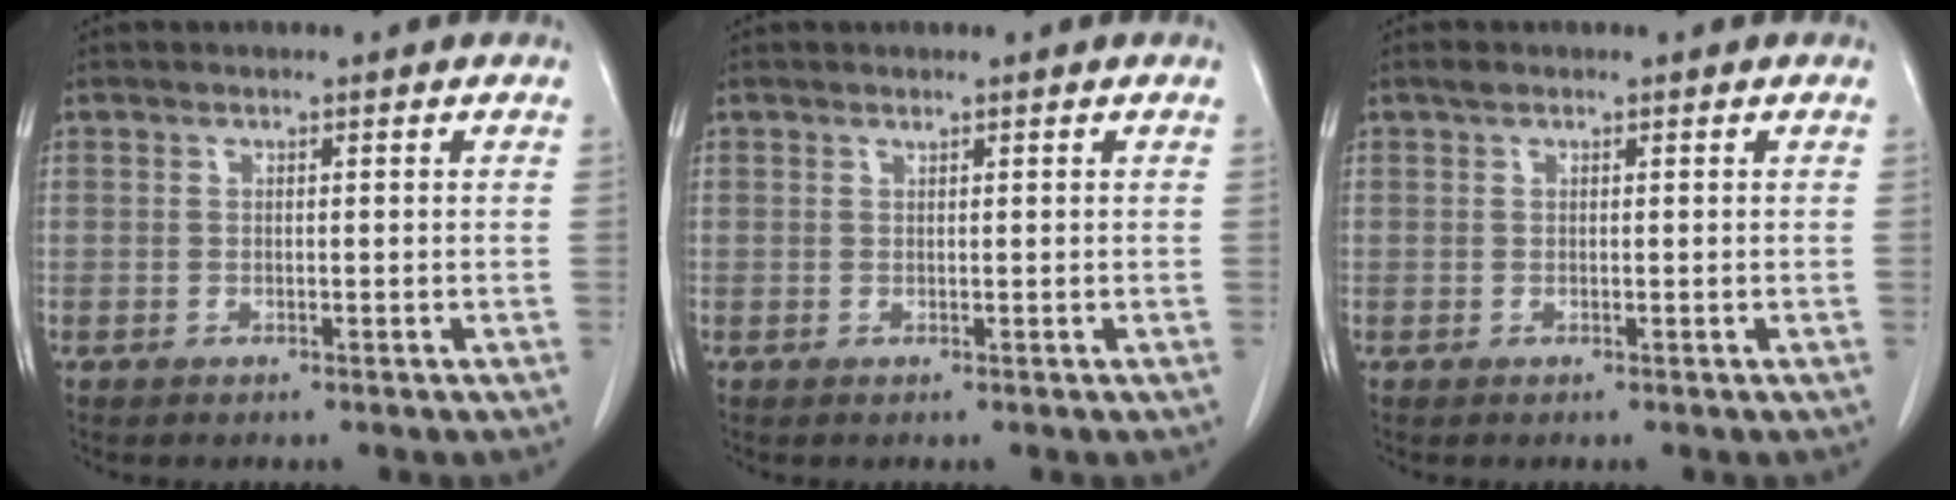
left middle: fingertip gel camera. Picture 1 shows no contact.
{"total": 0.0}
{"total": 0.7, "force": [0.5, 0.3, 0.3], "torque": [-0.010, 0.009, 0.010]}